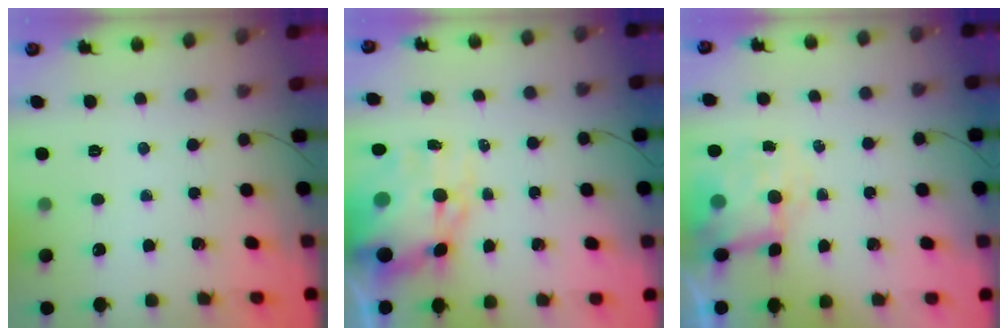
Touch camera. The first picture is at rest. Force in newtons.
{"total": 12.6, "press": 12.2, "slide": 3.1}
{"total": 6.7, "press": 6.6, "slide": 1.3}